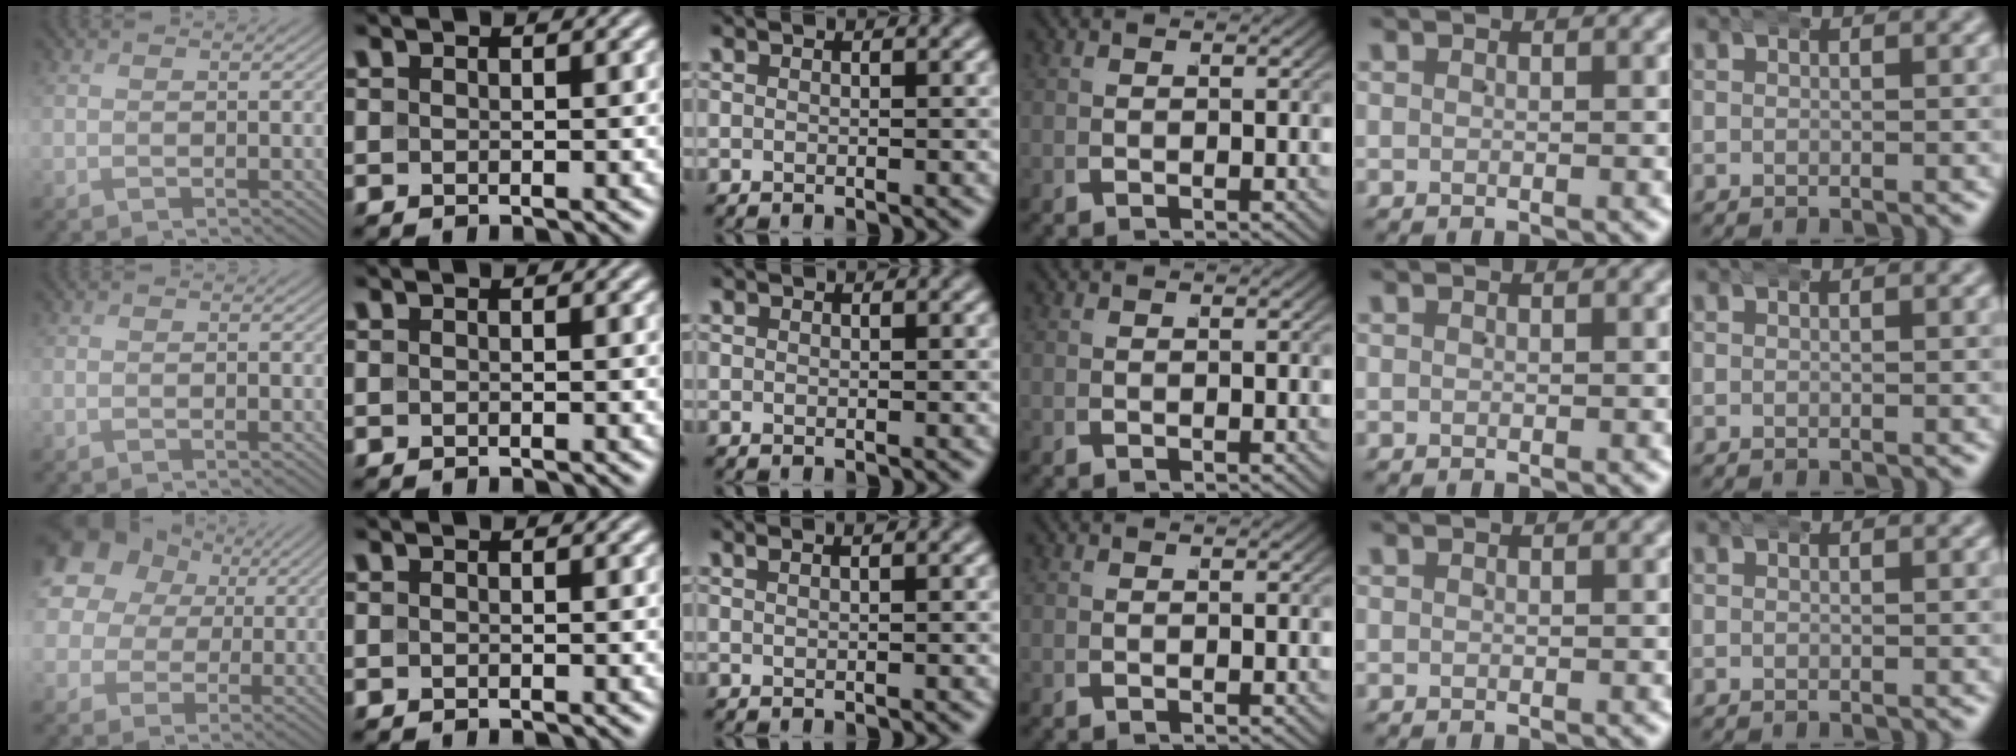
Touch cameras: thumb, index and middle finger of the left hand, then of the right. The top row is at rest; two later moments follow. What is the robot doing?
{"motion": "wrap", "object": "aluminum foil"}